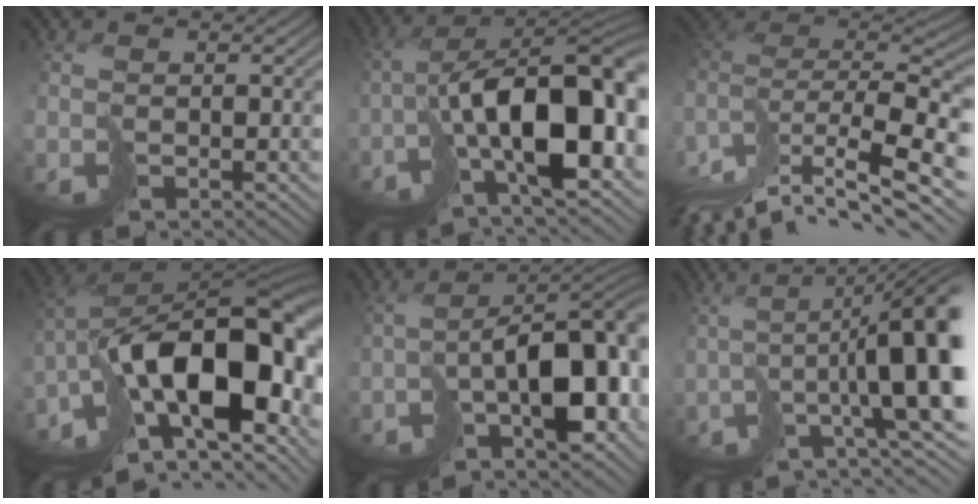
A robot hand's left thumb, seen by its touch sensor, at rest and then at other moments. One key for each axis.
{"total": 13.1, "fx": -3.8, "fy": 5.0, "fz": 11.5, "tx": -0.178, "ty": 0.002, "tz": -0.065}
{"total": 13.4, "fx": -3.6, "fy": 4.9, "fz": 12.0, "tx": -0.268, "ty": 0.025, "tz": -0.068}
{"total": 18.6, "fx": -5.5, "fy": 9.0, "fz": 15.3, "tx": -0.259, "ty": -0.015, "tz": -0.074}
{"total": 12.5, "fx": -4.0, "fy": 6.0, "fz": 10.2, "tx": -0.140, "ty": -0.016, "tz": -0.051}
{"total": 13.5, "fx": 0.2, "fy": 3.0, "fz": 13.2, "tx": -0.189, "ty": -0.005, "tz": 0.022}